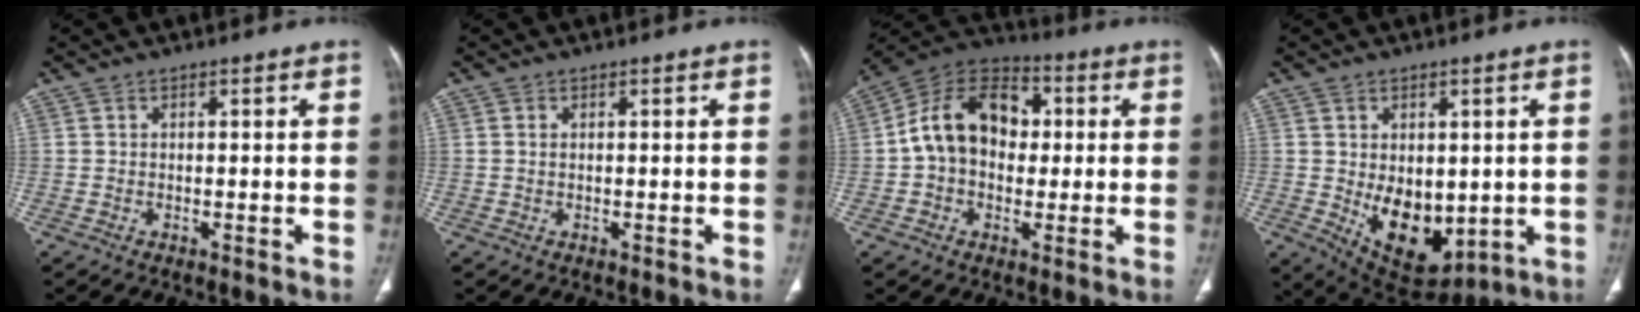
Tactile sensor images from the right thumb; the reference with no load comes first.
{"total": 0.6, "force": [0.1, 0.3, 0.4], "torque": [-0.015, 0.004, 0.004]}
{"total": 14.9, "force": [1.0, 11.1, 9.9], "torque": [-0.140, 0.033, 0.006]}
{"total": 12.9, "force": [-1.2, 8.3, 9.9], "torque": [-0.114, -0.022, 0.014]}